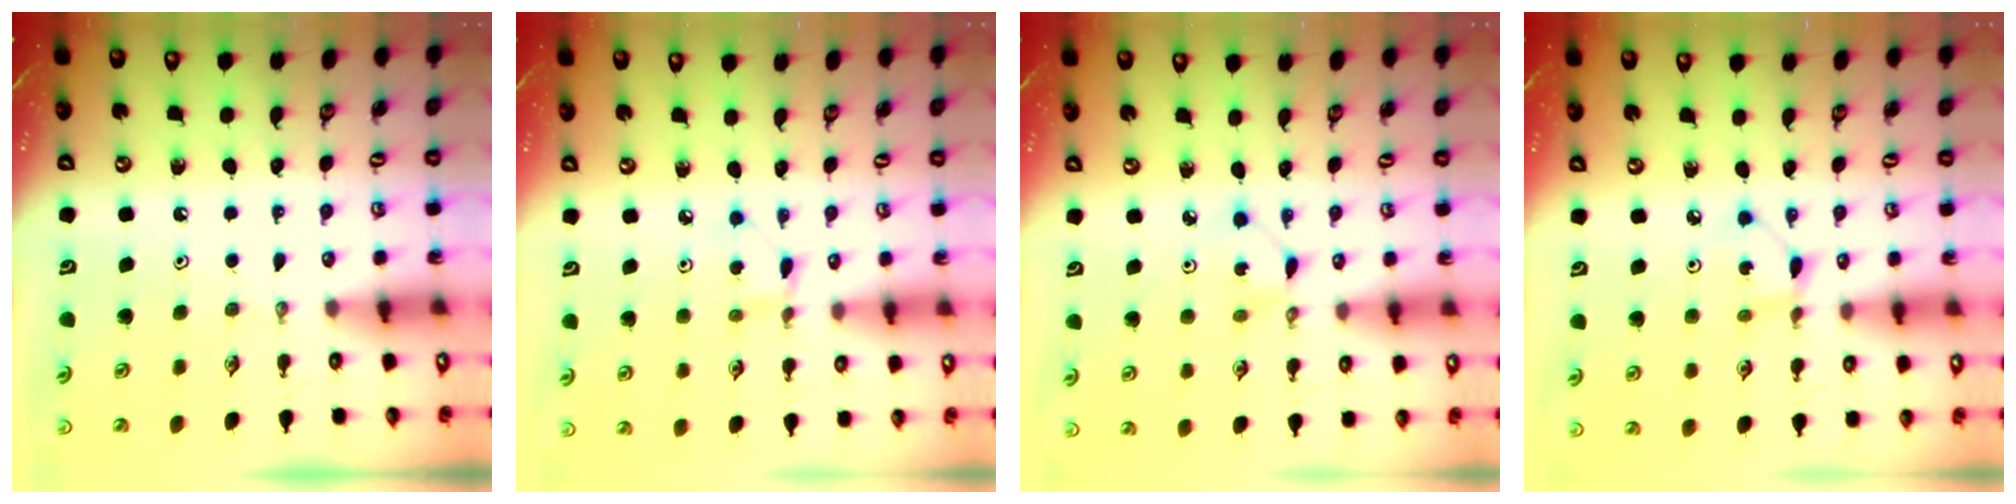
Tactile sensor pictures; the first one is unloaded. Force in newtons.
{"total": 3.1, "press": 3.0, "slide": 0.4}
{"total": 2.2, "press": 2.2, "slide": 0.3}
{"total": 2.5, "press": 2.5, "slide": 0.1}